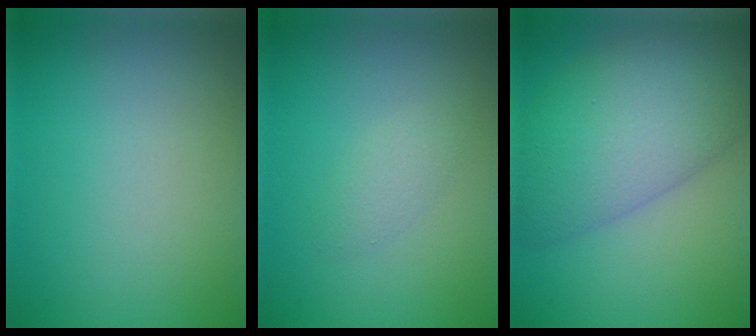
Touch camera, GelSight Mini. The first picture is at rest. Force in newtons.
{"total": 1.4, "press": 1.4, "slide": 0.1}
{"total": 9.7, "press": 9.7, "slide": 0.3}